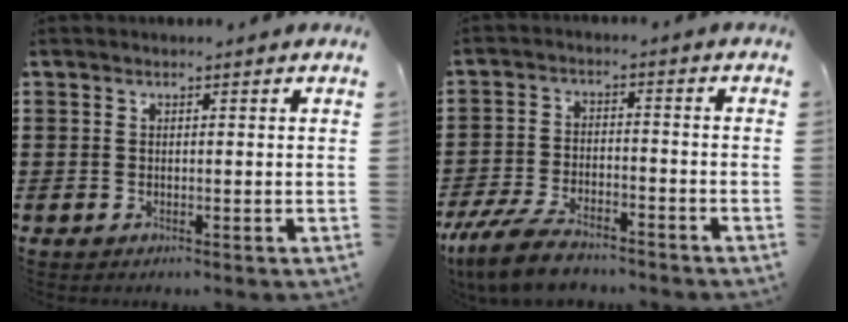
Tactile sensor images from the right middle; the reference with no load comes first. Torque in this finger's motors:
{"motor_torque": [1.93, -0.20, 0.72, 0.17]}